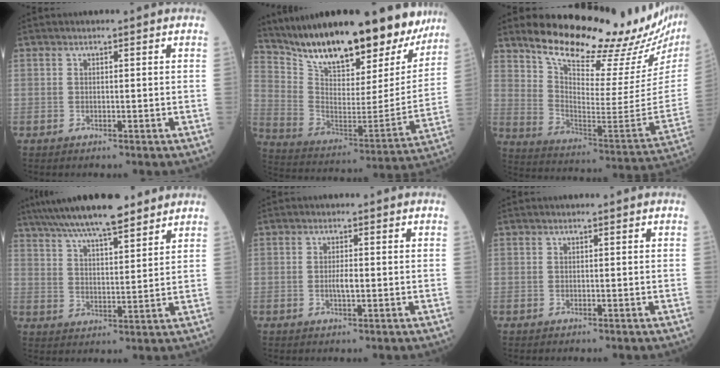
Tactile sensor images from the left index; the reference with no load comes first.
{"total": 20.1, "force": [16.0, 4.5, 11.3], "torque": [-0.197, 0.006, 0.287]}
{"total": 24.6, "force": [21.2, 2.8, 12.1], "torque": [-0.196, -0.094, 0.293]}
{"total": 15.0, "force": [12.2, 2.4, 8.4], "torque": [-0.149, 0.029, 0.200]}
{"total": 2.0, "force": [-0.5, 0.4, 1.9], "torque": [-0.037, -0.002, -0.010]}
{"total": 0.0}